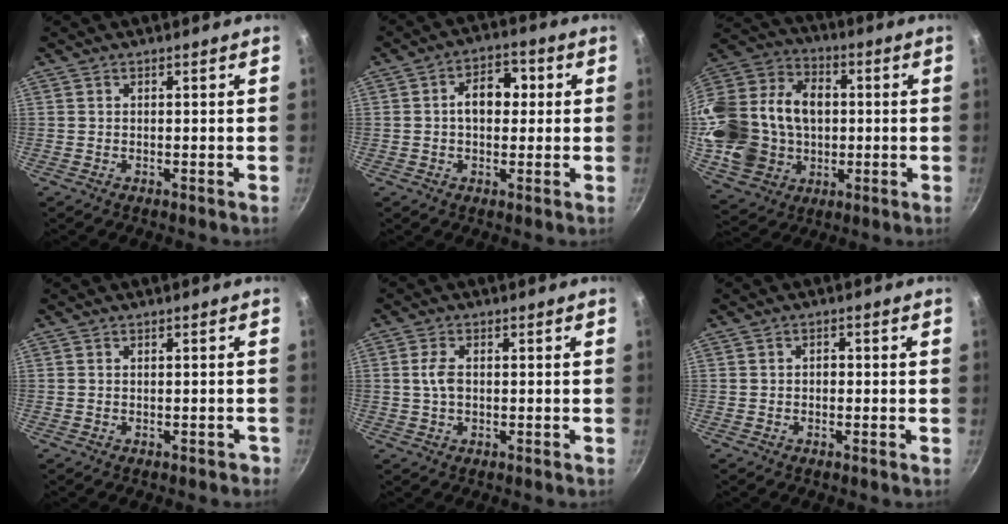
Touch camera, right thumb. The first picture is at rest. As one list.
[{"total": 7.8, "force": [0.8, 5.3, 5.6], "torque": [-0.048, 0.018, 0.002]}, {"total": 26.4, "force": [0.1, 20.6, 16.4], "torque": [-0.321, 0.041, 0.016]}, {"total": 1.0, "force": [-0.6, 0.6, 0.5], "torque": [0.004, 0.016, 0.003]}, {"total": 3.4, "force": [0.1, 2.1, 2.7], "torque": [-0.054, 0.008, 0.000]}, {"total": 1.3, "force": [-0.3, 1.0, 0.8], "torque": [-0.011, 0.007, -0.006]}]